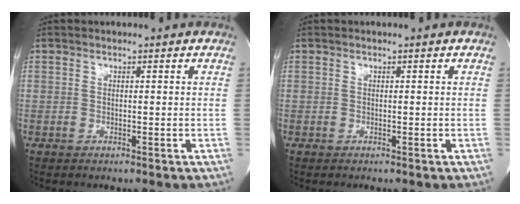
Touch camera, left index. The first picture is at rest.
{"total": 0.0}